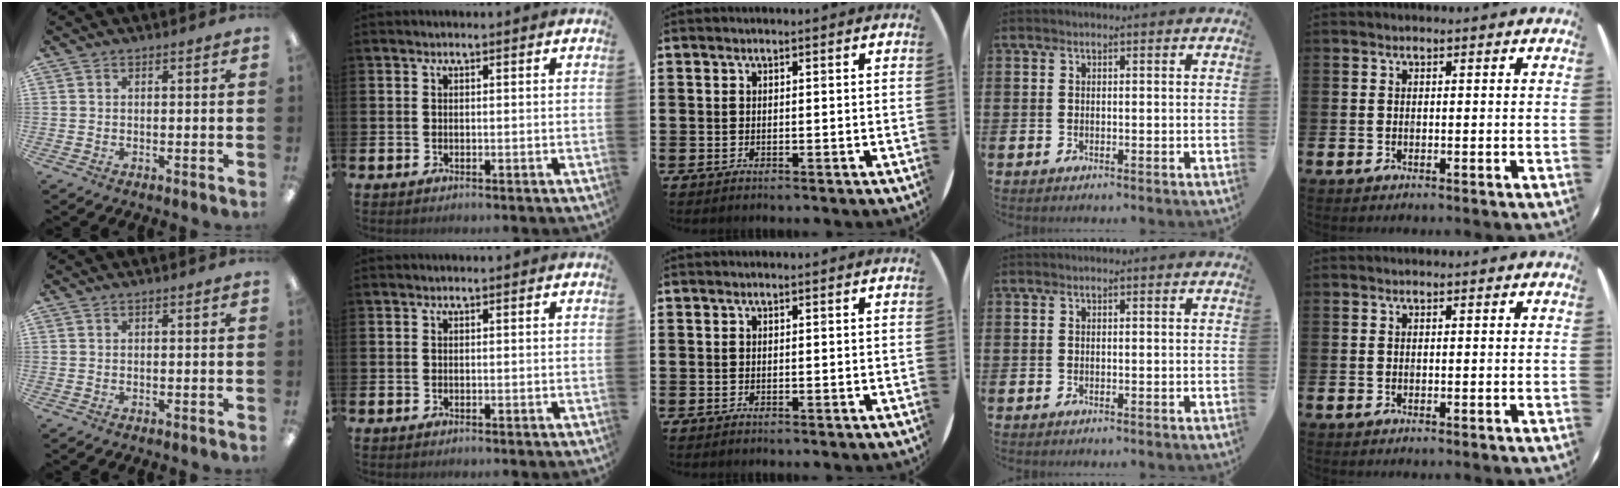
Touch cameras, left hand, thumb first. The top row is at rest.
{}